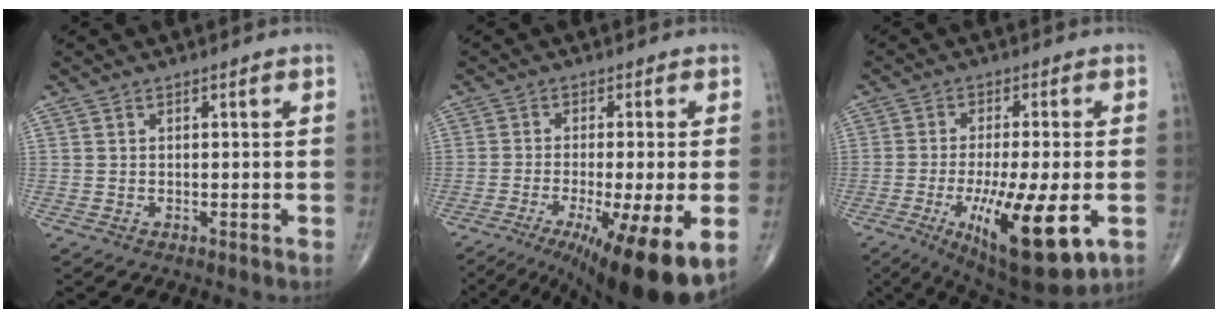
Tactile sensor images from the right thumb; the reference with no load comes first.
{"total": 16.4, "force": [-7.0, 2.8, 14.6], "torque": [-0.195, -0.022, -0.102]}
{"total": 18.1, "force": [-5.5, 4.8, 16.6], "torque": [-0.266, -0.018, -0.070]}